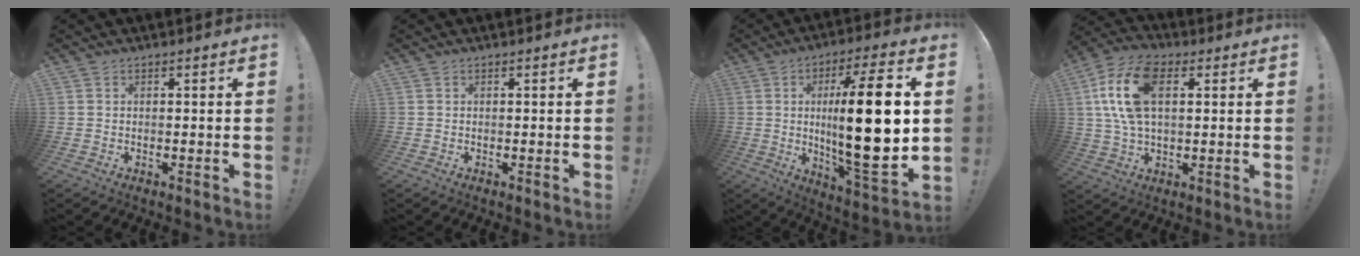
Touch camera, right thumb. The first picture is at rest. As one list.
[{"total": 0.0}, {"total": 24.3, "force": [1.7, 5.8, 23.6], "torque": [-0.397, -0.017, 0.020]}, {"total": 15.6, "force": [4.3, 9.1, 12.0], "torque": [-0.240, 0.005, 0.077]}]